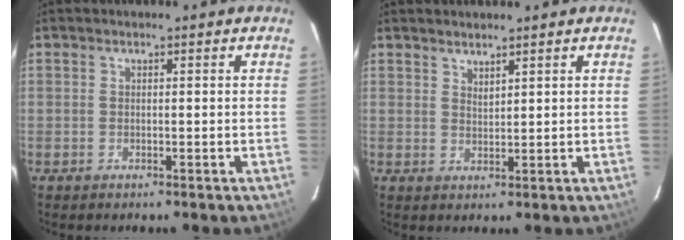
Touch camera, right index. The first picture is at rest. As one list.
[{"total": 2.0, "force": [1.8, 0.3, 0.7], "torque": [-0.010, 0.000, 0.032]}]